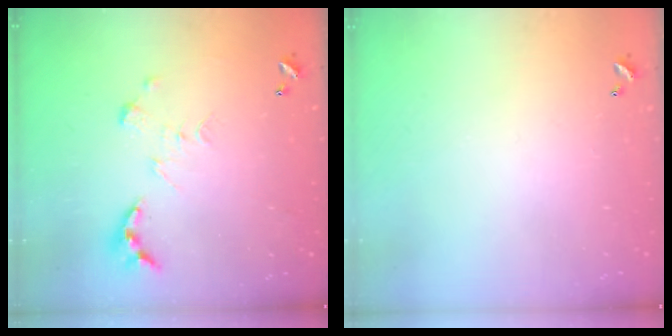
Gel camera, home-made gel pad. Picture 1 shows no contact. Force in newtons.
{"total": 0.0}